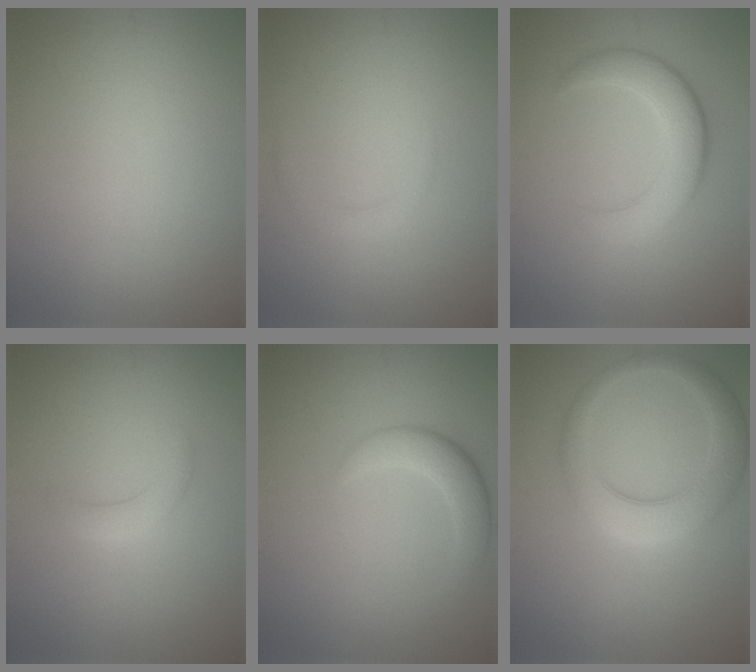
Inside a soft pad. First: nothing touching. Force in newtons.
{"total": 1.1, "press": 1.1, "slide": 0.0}
{"total": 4.8, "press": 4.7, "slide": 0.4}
{"total": 1.7, "press": 1.7, "slide": 0.1}
{"total": 2.9, "press": 2.9, "slide": 0.2}
{"total": 5.3, "press": 5.3, "slide": 0.4}